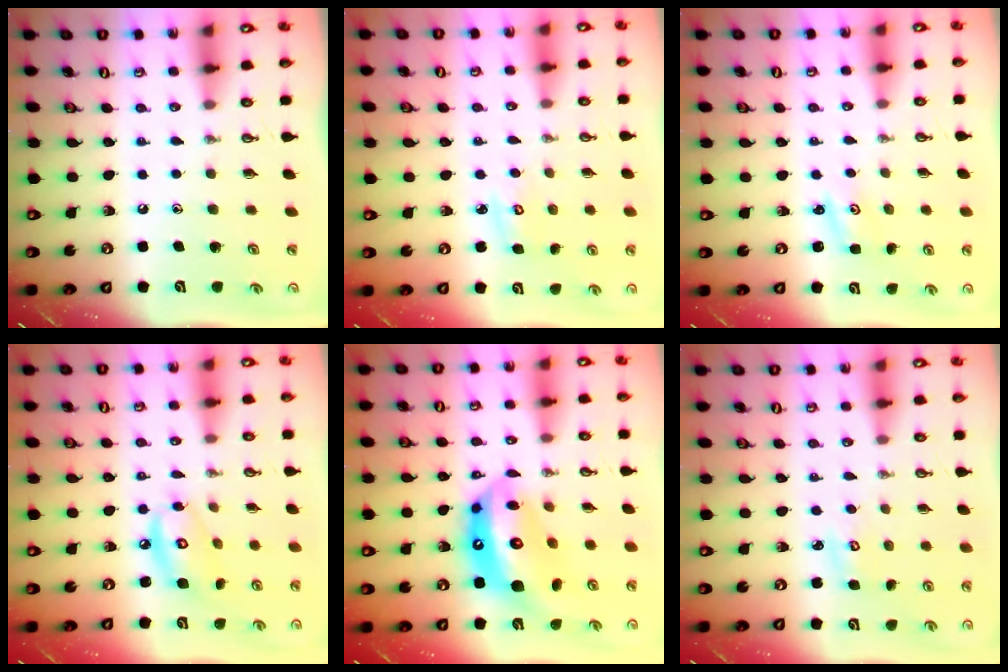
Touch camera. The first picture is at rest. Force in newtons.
{"total": 4.0, "press": 4.0, "slide": 0.3}
{"total": 1.4, "press": 1.4, "slide": 0.2}
{"total": 9.9, "press": 9.9, "slide": 0.7}
{"total": 17.6, "press": 17.4, "slide": 2.2}
{"total": 3.6, "press": 3.6, "slide": 0.3}